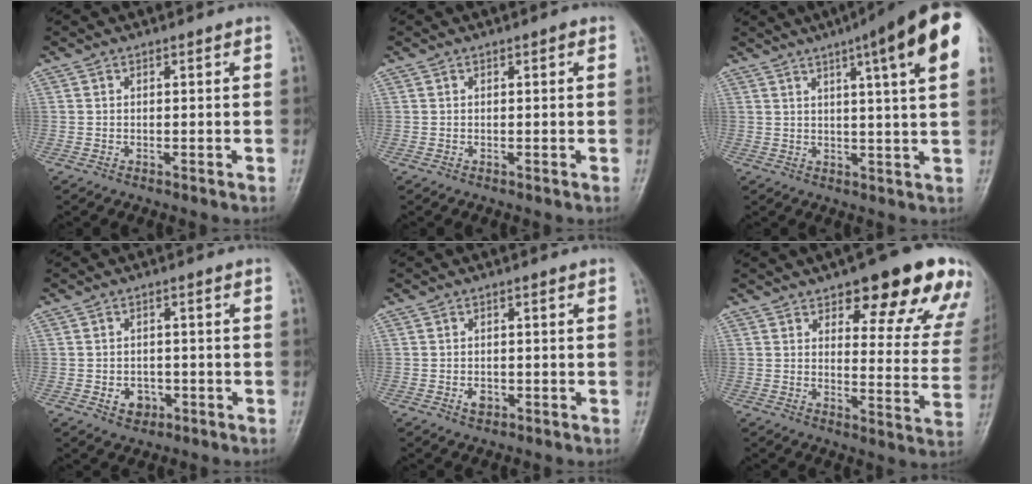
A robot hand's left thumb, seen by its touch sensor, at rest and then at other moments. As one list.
[{"total": 0.7, "force": [0.2, 0.2, 0.6], "torque": [-0.009, 0.001, 0.000]}, {"total": 16.8, "force": [7.9, 2.0, 14.7], "torque": [-0.195, -0.006, 0.094]}, {"total": 3.5, "force": [-1.2, 2.9, 1.7], "torque": [-0.010, 0.006, -0.013]}, {"total": 1.9, "force": [-0.6, 1.4, 1.1], "torque": [-0.014, 0.001, -0.009]}, {"total": 19.8, "force": [12.8, 6.9, 13.4], "torque": [-0.111, -0.053, 0.151]}]